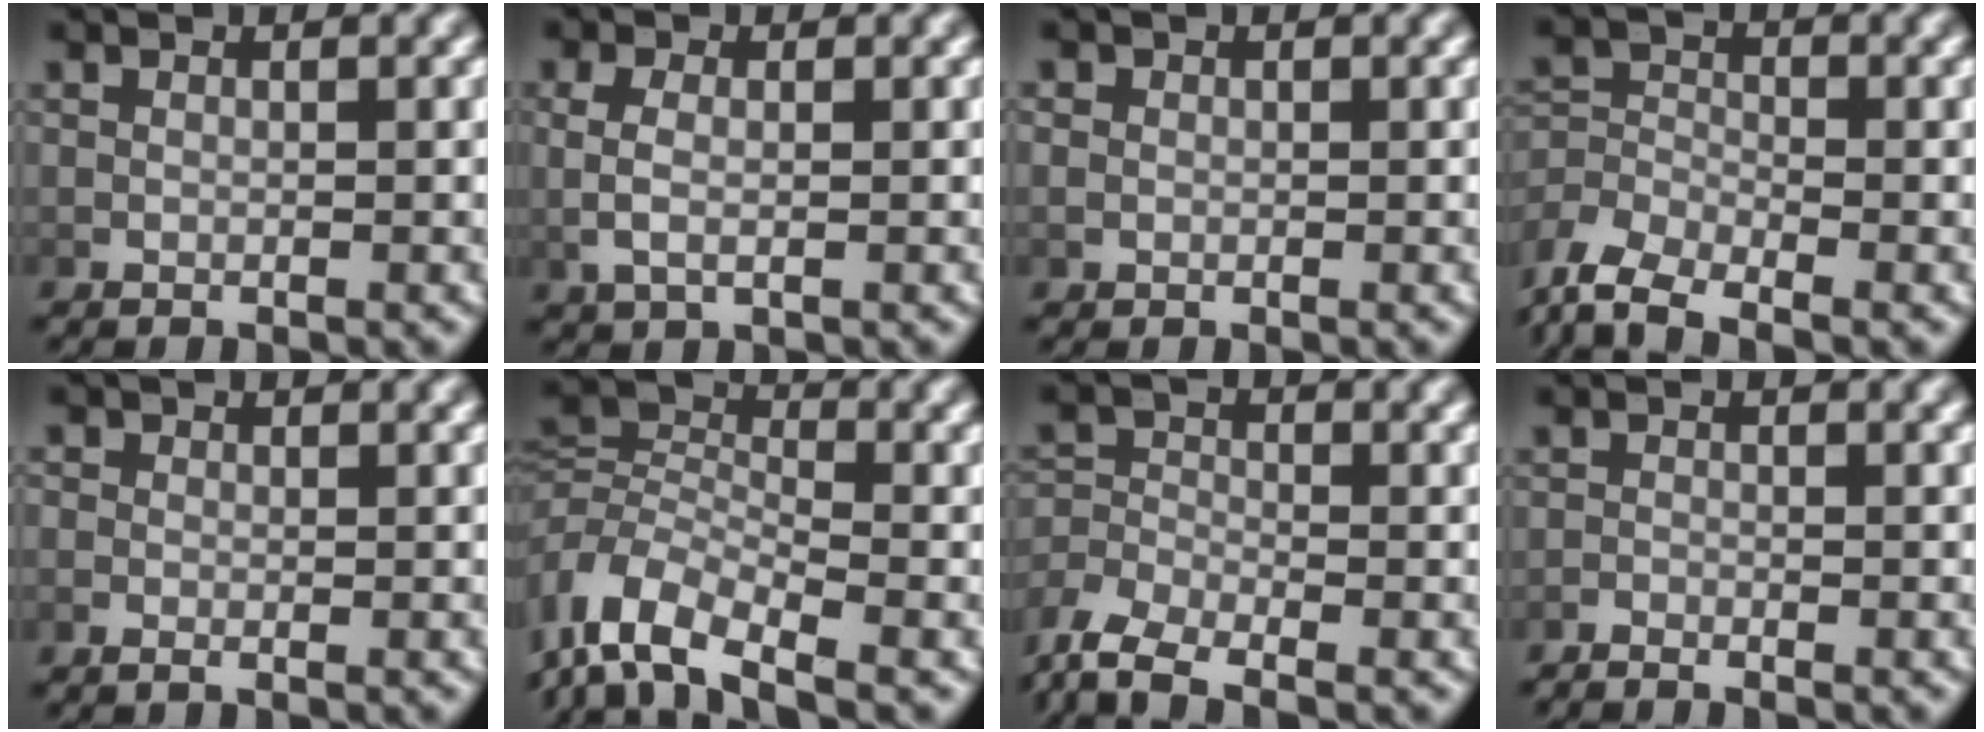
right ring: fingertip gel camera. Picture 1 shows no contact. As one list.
[{"total": 2.6, "force": [0.2, 1.4, 2.1], "torque": [-0.050, -0.005, 0.011]}, {"total": 1.6, "force": [0.0, 1.5, 0.5], "torque": [-0.019, -0.003, 0.002]}, {"total": 5.2, "force": [-2.7, 3.8, 2.4], "torque": [-0.069, -0.034, -0.037]}, {"total": 1.2, "force": [-0.4, 1.0, 0.6], "torque": [-0.015, -0.003, -0.011]}, {"total": 7.2, "force": [-3.0, 5.1, 4.1], "torque": [-0.101, -0.030, -0.046]}, {"total": 4.3, "force": [-2.4, 2.9, 2.1], "torque": [-0.057, -0.028, -0.033]}, {"total": 1.6, "force": [-1.6, 0.1, -0.1], "torque": [0.001, -0.007, -0.030]}]